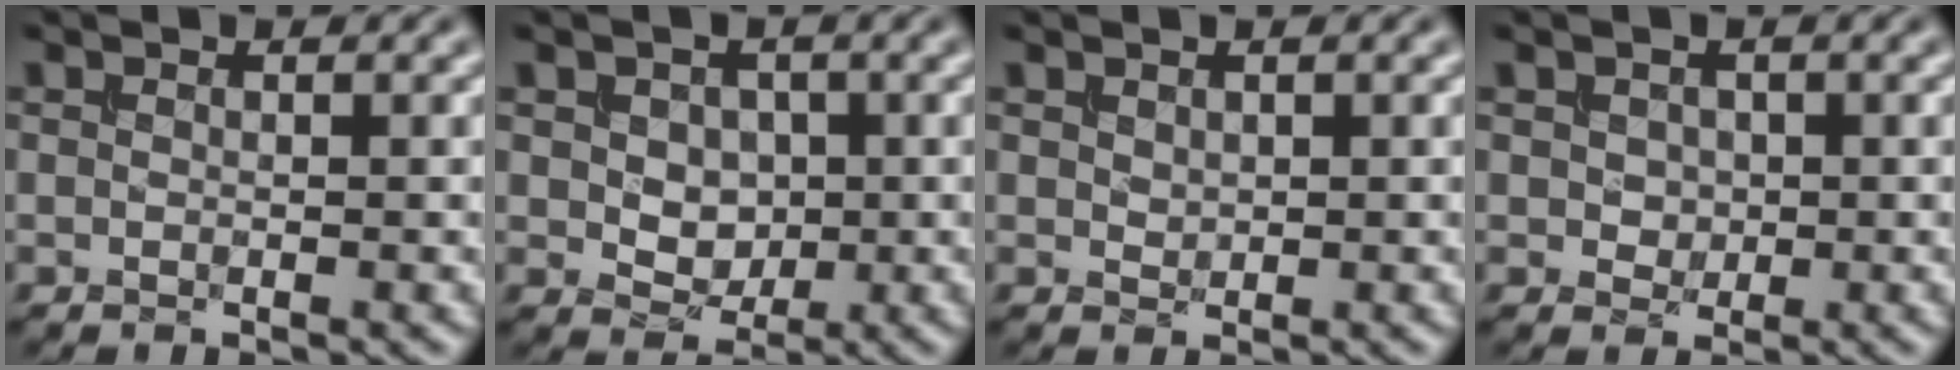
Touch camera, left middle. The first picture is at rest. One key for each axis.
{"total": 2.8, "fx": 0.1, "fy": 2.2, "fz": 1.7, "tx": -0.035, "ty": -0.001, "tz": -0.003}
{"total": 0.6, "fx": 0.3, "fy": 0.5, "fz": 0.3, "tx": -0.009, "ty": -0.002, "tz": 0.009}
{"total": 1.5, "fx": 0.2, "fy": 1.3, "fz": 0.7, "tx": -0.018, "ty": 0.002, "tz": 0.001}